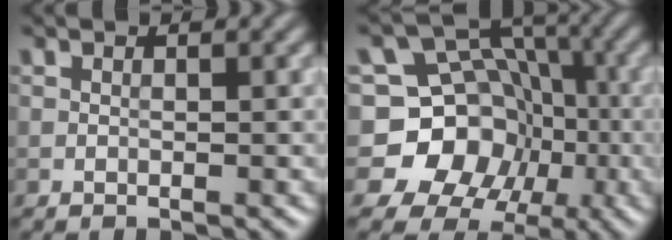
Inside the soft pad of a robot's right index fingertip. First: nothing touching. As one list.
[{"total": 12.5, "force": [-2.7, 11.6, 3.9], "torque": [-0.078, 0.009, -0.067]}]